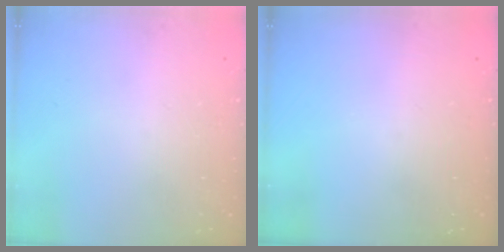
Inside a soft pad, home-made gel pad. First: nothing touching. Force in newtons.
{"total": 0.0}